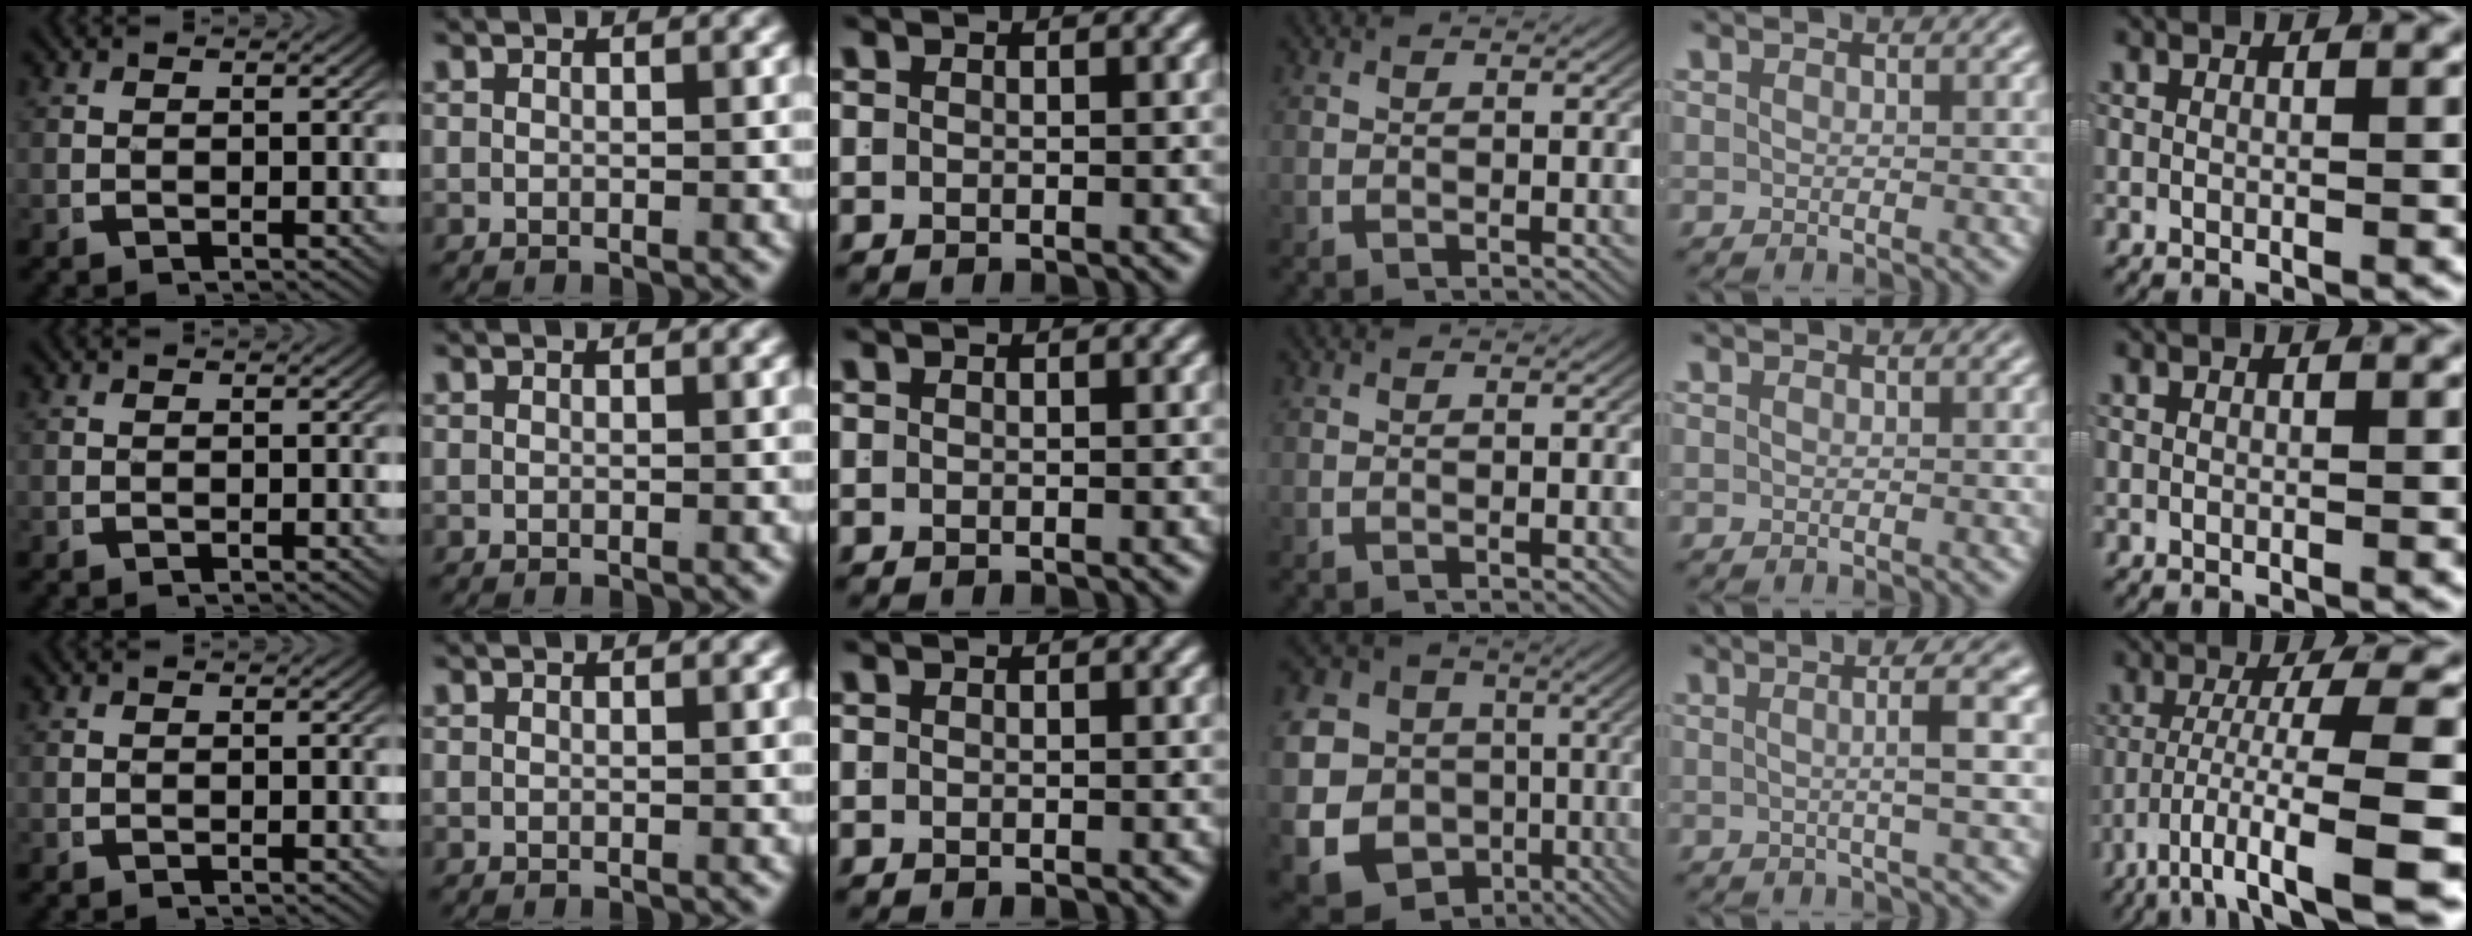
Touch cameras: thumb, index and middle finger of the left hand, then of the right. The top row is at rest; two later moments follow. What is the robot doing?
{"motion": "lift_and_place", "object": "shorts"}